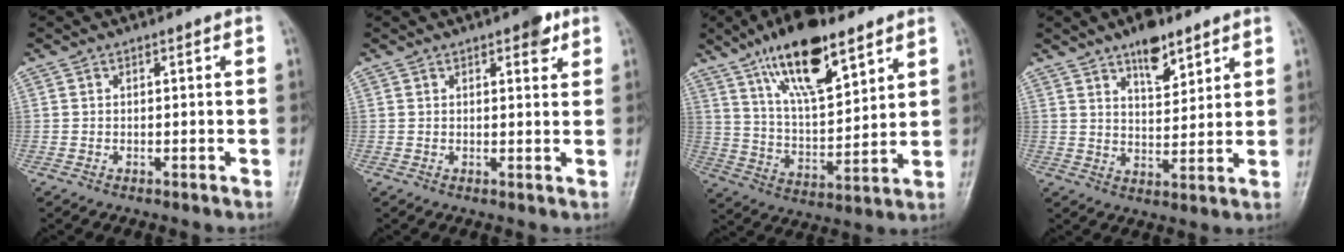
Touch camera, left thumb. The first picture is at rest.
{"total": 3.9, "force": [2.2, 1.6, 2.8], "torque": [-0.024, -0.007, 0.025]}
{"total": 17.6, "force": [10.8, 6.4, 12.4], "torque": [-0.188, -0.049, 0.199]}
{"total": 8.0, "force": [5.3, 3.4, 4.9], "torque": [-0.054, -0.034, 0.086]}